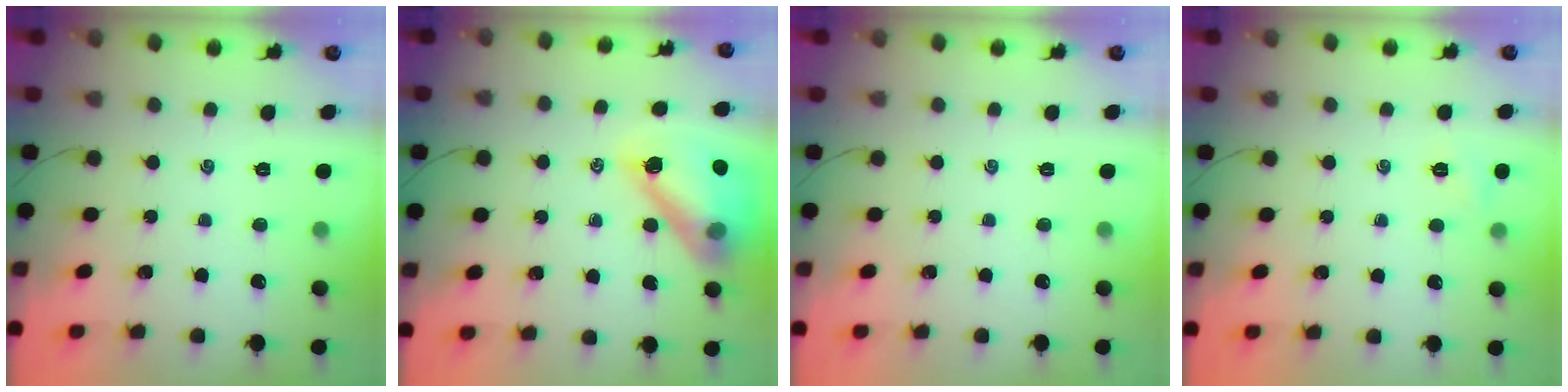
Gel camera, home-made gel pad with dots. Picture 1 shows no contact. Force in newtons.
{"total": 14.5, "press": 13.8, "slide": 4.4}
{"total": 0.0}
{"total": 3.1, "press": 3.0, "slide": 0.9}